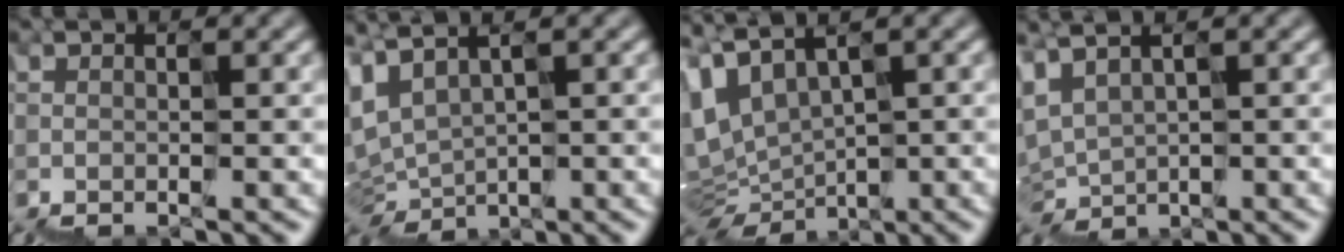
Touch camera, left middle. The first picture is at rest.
{"total": 3.1, "force": [1.2, 2.1, 1.9], "torque": [-0.089, 0.009, 0.026]}
{"total": 5.0, "force": [1.5, 2.9, 3.8], "torque": [-0.122, 0.004, 0.050]}
{"total": 1.8, "force": [1.4, 1.0, 0.1], "torque": [-0.043, 0.013, 0.034]}